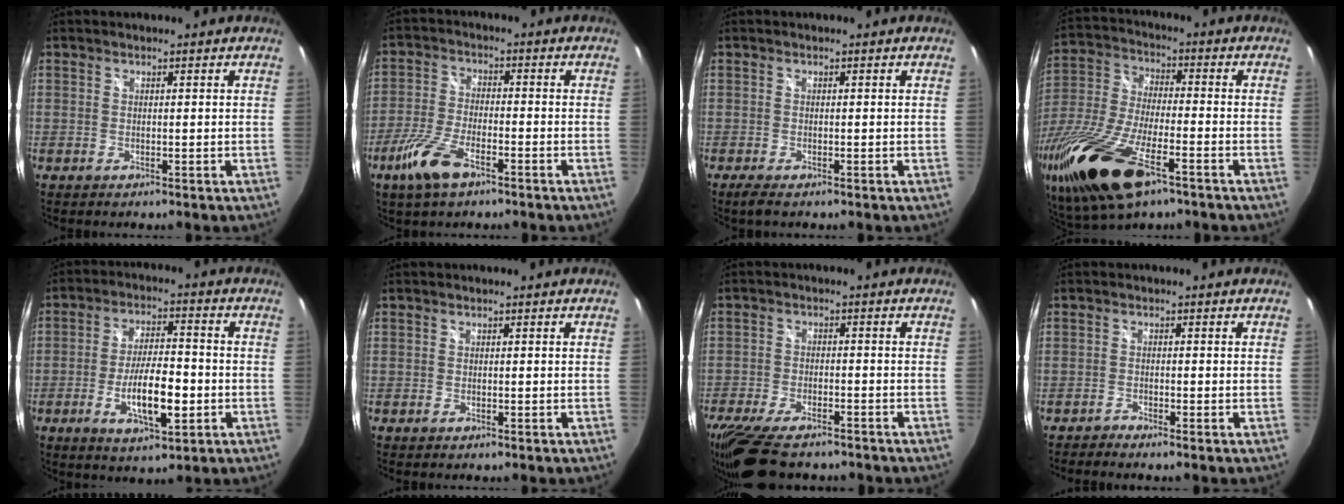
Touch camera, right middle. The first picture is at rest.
{"total": 8.5, "force": [-5.2, 3.0, 6.0], "torque": [-0.145, -0.007, -0.104]}
{"total": 2.0, "force": [-1.3, 0.2, 1.4], "torque": [-0.029, -0.009, -0.023]}
{"total": 25.6, "force": [-14.2, 9.7, 18.9], "torque": [-0.418, -0.063, -0.264]}
{"total": 10.8, "force": [-3.4, 3.5, 9.6], "torque": [-0.182, -0.005, -0.053]}
{"total": 0.0}
{"total": 14.6, "force": [-11.6, 4.8, 7.5], "torque": [-0.176, -0.042, -0.197]}
{"total": 1.4, "force": [-1.3, -0.3, 0.2], "torque": [-0.007, -0.007, -0.026]}